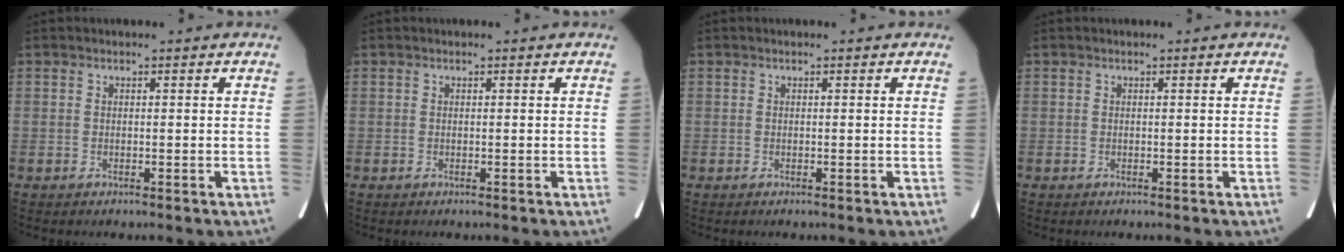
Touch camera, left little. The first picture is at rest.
{"total": 0.0}
{"total": 0.0}
{"total": 0.0}